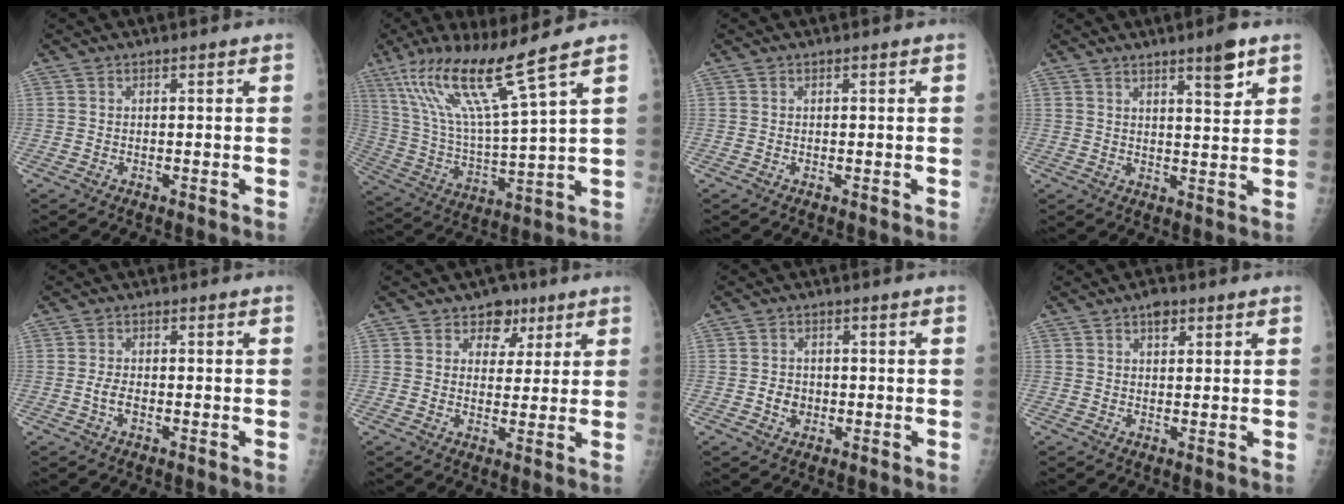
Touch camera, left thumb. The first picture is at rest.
{"total": 16.8, "force": [10.5, 0.6, 13.1], "torque": [-0.250, -0.051, 0.203]}
{"total": 0.0}
{"total": 5.6, "force": [3.6, 0.8, 4.2], "torque": [-0.057, -0.026, 0.054]}
{"total": 2.3, "force": [-0.7, 1.2, 1.8], "torque": [-0.037, 0.005, -0.015]}
{"total": 5.8, "force": [3.2, 4.5, 1.8], "torque": [0.008, -0.010, 0.044]}
{"total": 3.0, "force": [-0.6, 2.6, 1.4], "torque": [-0.009, 0.006, -0.010]}
{"total": 2.7, "force": [1.5, 1.5, 1.6], "torque": [-0.014, -0.005, 0.021]}